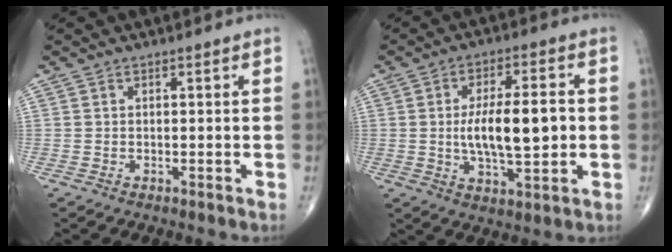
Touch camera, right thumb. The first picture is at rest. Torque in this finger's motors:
{"motor_torque": [0.10, 0.27, 1.51, 0.03, 0.13]}